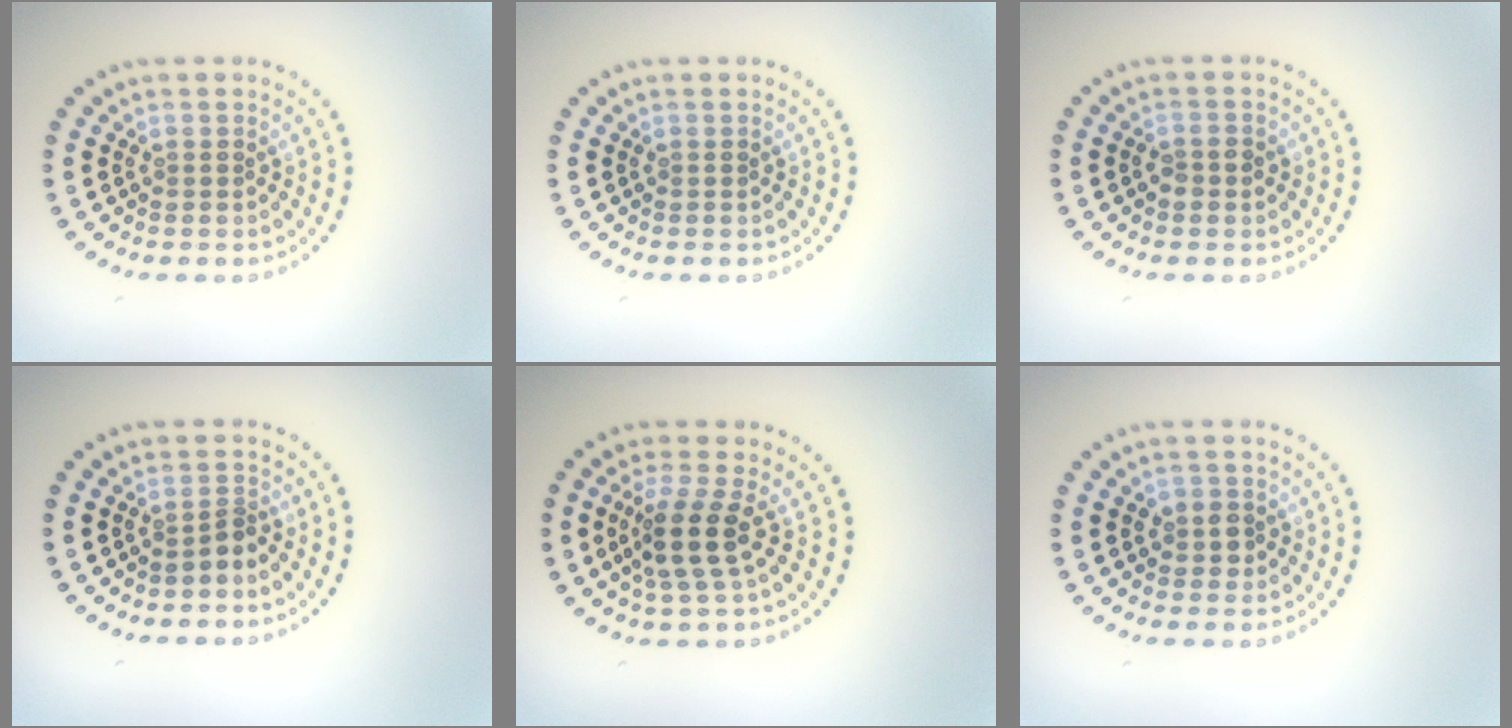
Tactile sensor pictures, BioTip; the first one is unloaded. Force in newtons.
{"total": 0.0}
{"total": 1.3, "press": 1.3, "slide": 0.3}
{"total": 1.2, "press": 0.7, "slide": 1.0}
{"total": 3.7, "press": 3.0, "slide": 2.2}
{"total": 1.7, "press": 1.6, "slide": 0.7}